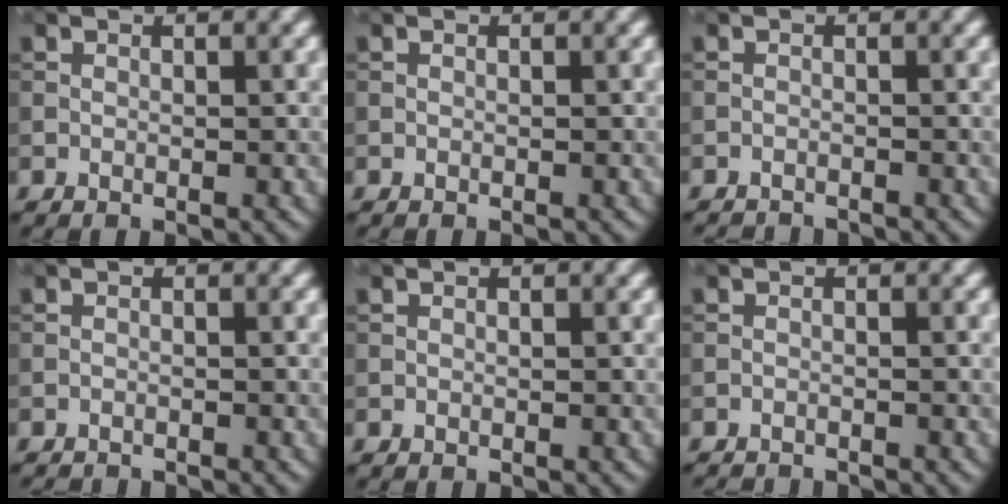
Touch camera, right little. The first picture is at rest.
{"total": 0.0}
{"total": 2.1, "force": [-2.1, 0.2, 0.3], "torque": [-0.002, -0.007, -0.036]}
{"total": 1.5, "force": [-1.5, 0.2, 0.2], "torque": [0.003, -0.007, -0.027]}
{"total": 0.0}
{"total": 1.9, "force": [-1.8, 0.2, 0.3], "torque": [-0.001, -0.007, -0.033]}